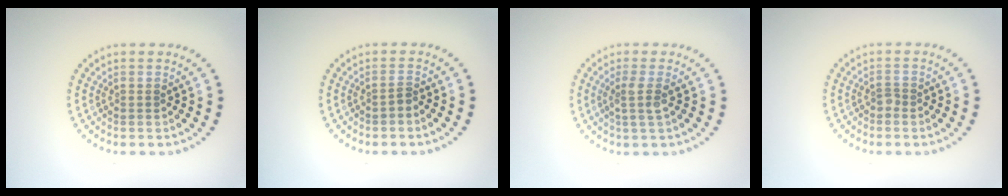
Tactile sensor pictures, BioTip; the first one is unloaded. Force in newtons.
{"total": 0.6, "press": 0.3, "slide": 0.5}
{"total": 1.8, "press": 1.3, "slide": 1.3}
{"total": 0.8, "press": 0.5, "slide": 0.6}